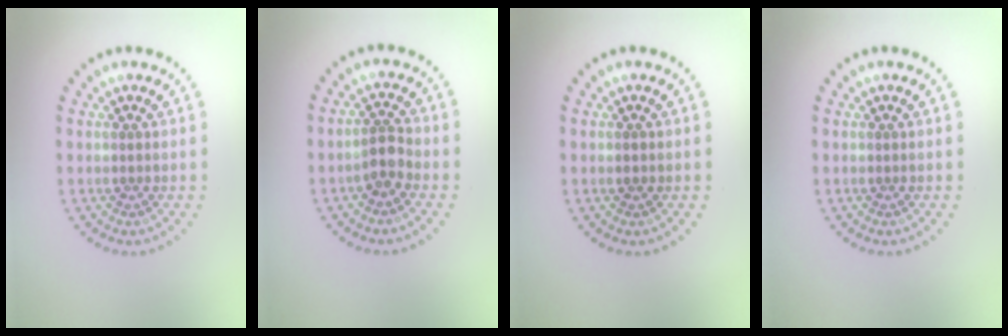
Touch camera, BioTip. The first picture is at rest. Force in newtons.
{"total": 2.1, "press": 1.8, "slide": 1.1}
{"total": 0.9, "press": 0.9, "slide": 0.1}
{"total": 0.0}